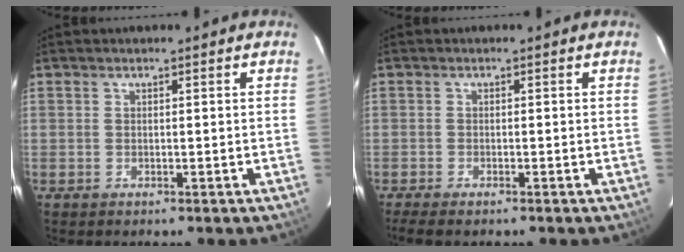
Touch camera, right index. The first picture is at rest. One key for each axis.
{"total": 3.6, "fx": -2.9, "fy": 0.6, "fz": 2.0, "tx": -0.050, "ty": -0.016, "tz": -0.052}